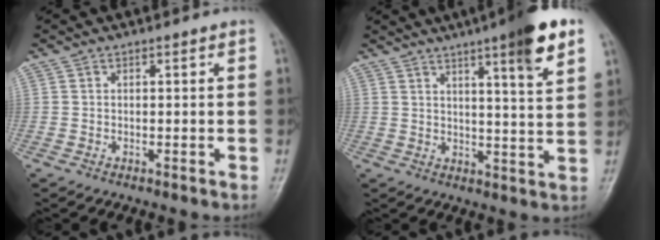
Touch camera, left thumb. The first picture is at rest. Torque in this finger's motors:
{"motor_torque": [2.57, 1.70, 1.46, -1.31, 0.23]}